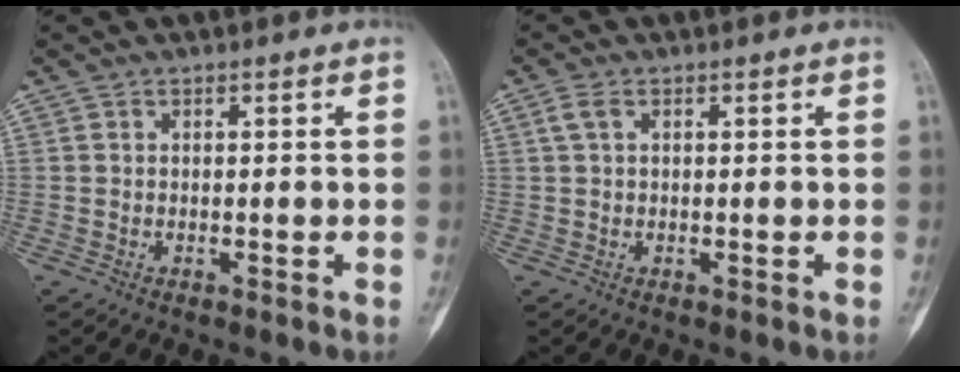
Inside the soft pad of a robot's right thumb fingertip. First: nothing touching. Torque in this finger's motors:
{"motor_torque": [-0.78, 0.61, 0.14, 0.23, 0.01]}